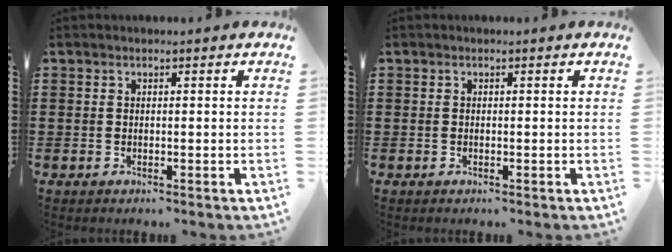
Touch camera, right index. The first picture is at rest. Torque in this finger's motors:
{"motor_torque": [-0.77, 1.37, 0.00, 0.00]}